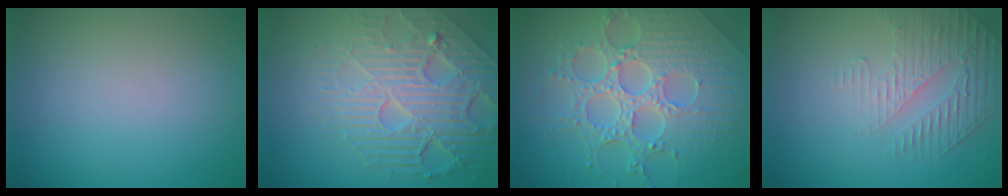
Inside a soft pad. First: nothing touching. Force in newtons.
{"total": 8.8, "press": 5.9, "slide": 6.5}
{"total": 8.1, "press": 6.0, "slide": 5.5}
{"total": 2.2, "press": 1.7, "slide": 1.4}